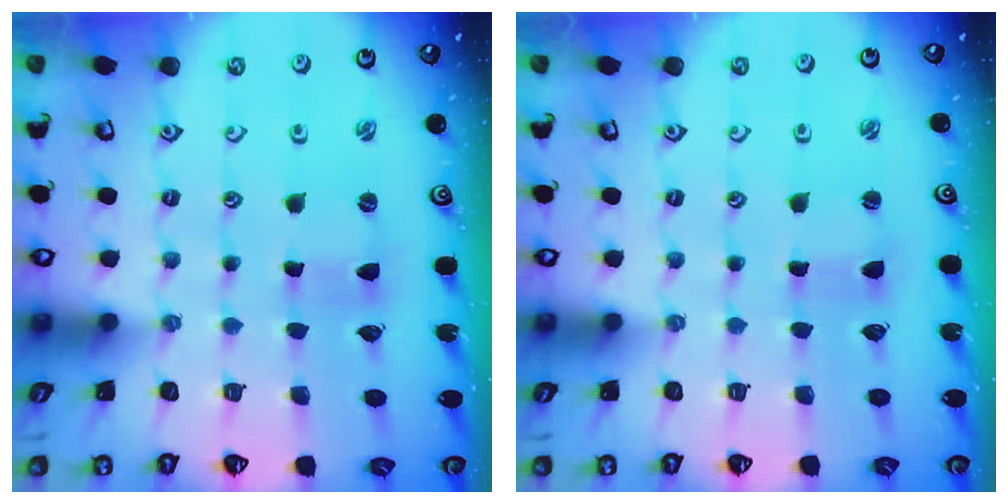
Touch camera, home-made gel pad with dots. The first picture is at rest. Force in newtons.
{"total": 1.2, "press": 1.2, "slide": 0.0}